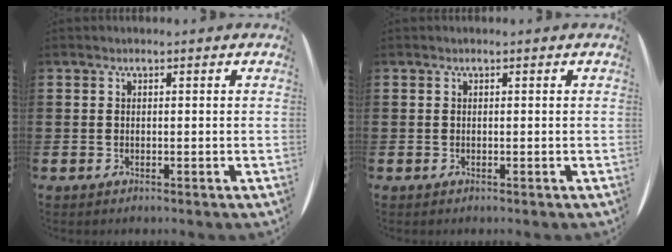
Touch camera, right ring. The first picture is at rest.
{"total": 0.0}